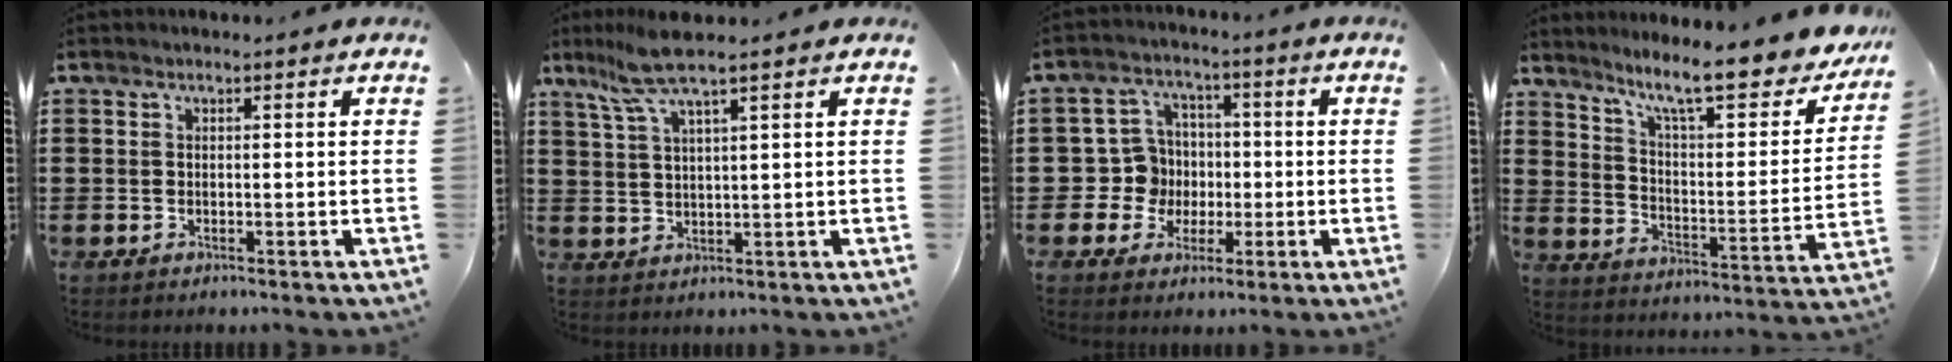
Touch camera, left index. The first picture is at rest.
{"total": 6.6, "force": [4.6, 0.3, 4.7], "torque": [-0.103, -0.005, 0.083]}
{"total": 7.3, "force": [0.0, 7.1, 1.6], "torque": [-0.059, 0.010, 0.003]}
{"total": 10.7, "force": [8.7, 0.8, 6.2], "torque": [-0.126, -0.058, 0.142]}